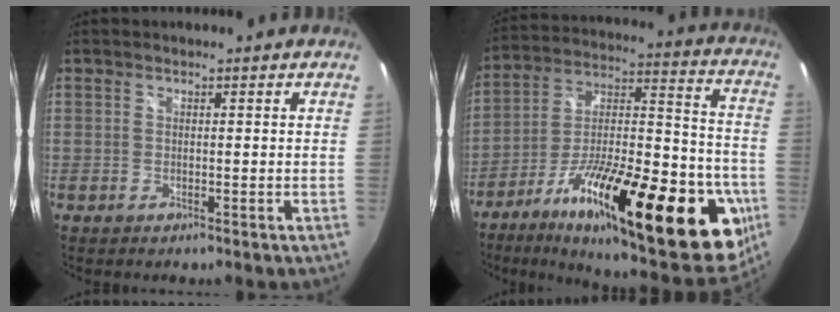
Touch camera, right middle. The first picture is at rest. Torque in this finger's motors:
{"motor_torque": [2.14, 0.00, 1.05, 0.21]}